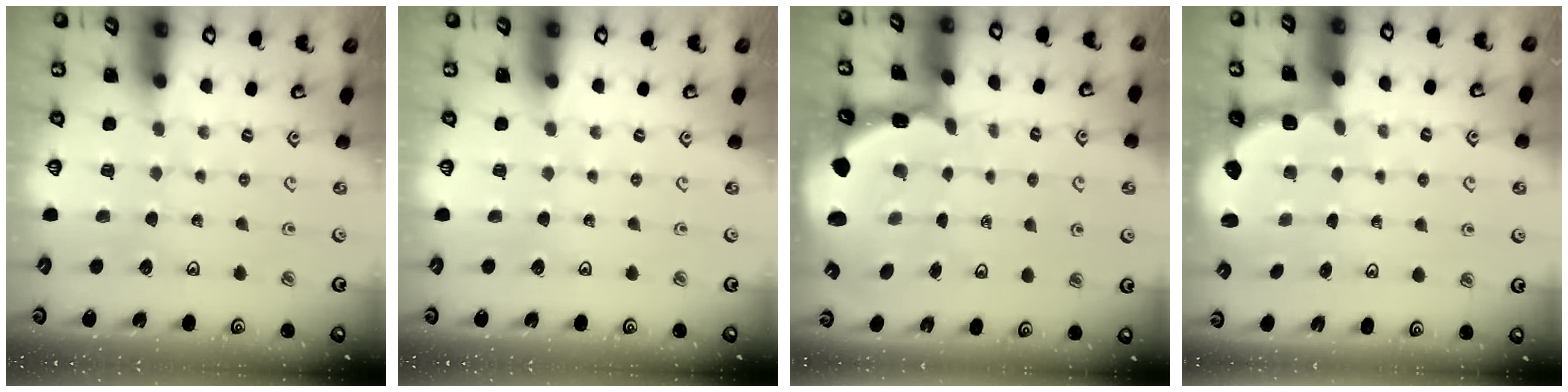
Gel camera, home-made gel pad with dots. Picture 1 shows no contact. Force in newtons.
{"total": 0.0}
{"total": 2.2, "press": 2.0, "slide": 1.0}
{"total": 2.6, "press": 2.1, "slide": 1.5}